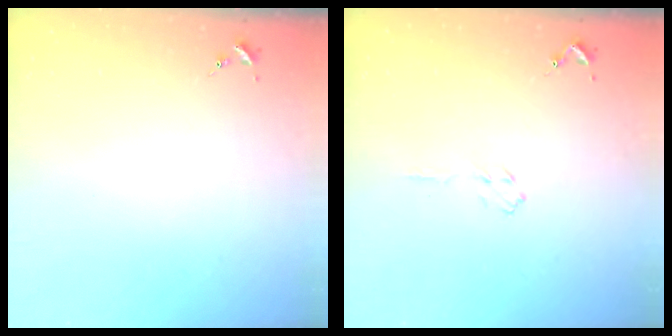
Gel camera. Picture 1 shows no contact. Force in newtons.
{"total": 3.5, "press": 3.4, "slide": 0.5}